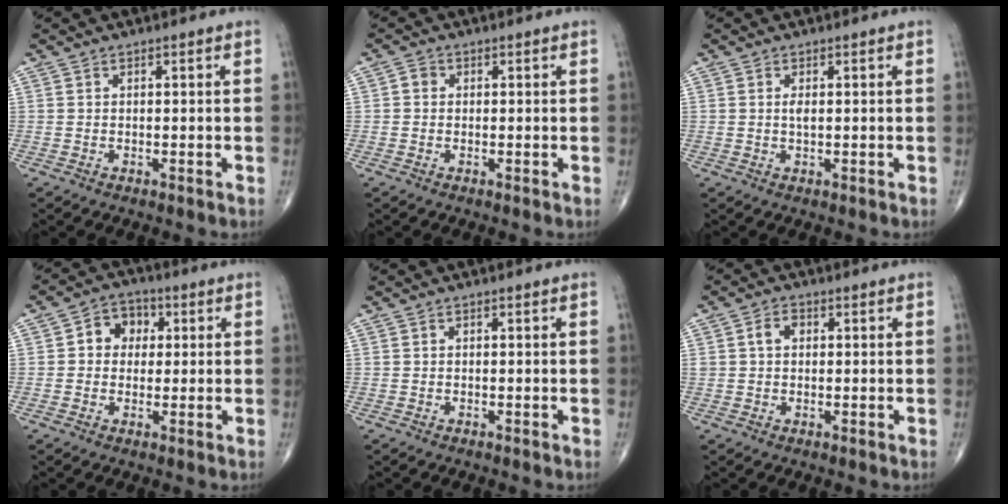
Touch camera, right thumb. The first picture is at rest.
{"total": 1.5, "force": [0.1, 1.3, 0.7], "torque": [-0.007, 0.004, -0.002]}
{"total": 1.2, "force": [0.2, 0.5, 1.2], "torque": [-0.022, -0.001, 0.004]}
{"total": 6.3, "force": [1.1, 5.3, 3.2], "torque": [-0.020, 0.011, 0.009]}
{"total": 0.0}
{"total": 2.9, "force": [0.5, 2.1, 1.9], "torque": [-0.032, 0.010, 0.009]}